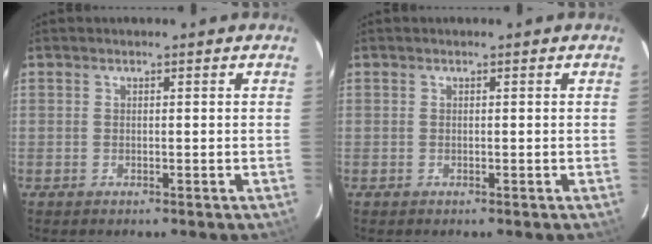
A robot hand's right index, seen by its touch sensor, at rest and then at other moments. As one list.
[{"total": 0.0}]